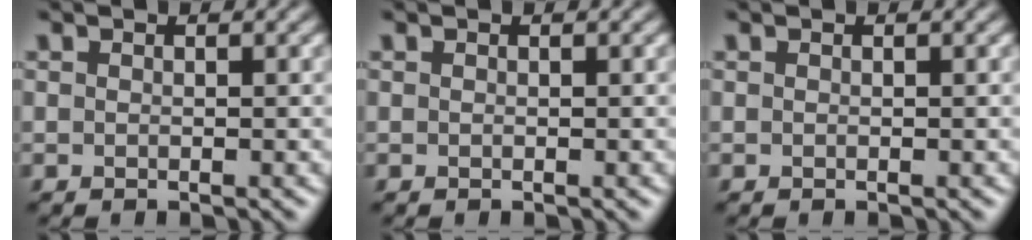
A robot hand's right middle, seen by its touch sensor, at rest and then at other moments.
{"total": 0.0}
{"total": 0.0}